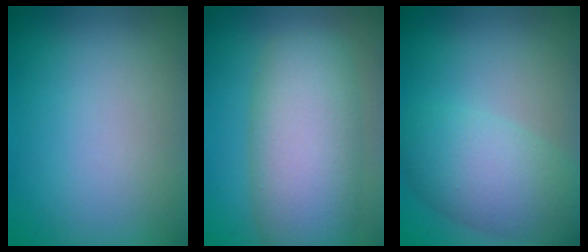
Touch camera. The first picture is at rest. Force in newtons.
{"total": 8.5, "press": 8.5, "slide": 0.4}
{"total": 5.5, "press": 5.5, "slide": 0.1}